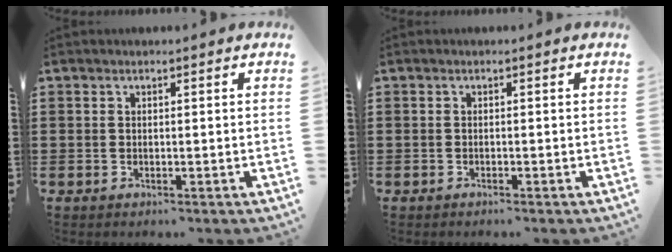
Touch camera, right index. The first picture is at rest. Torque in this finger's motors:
{"motor_torque": [-0.57, 0.80, -0.03, -0.01]}